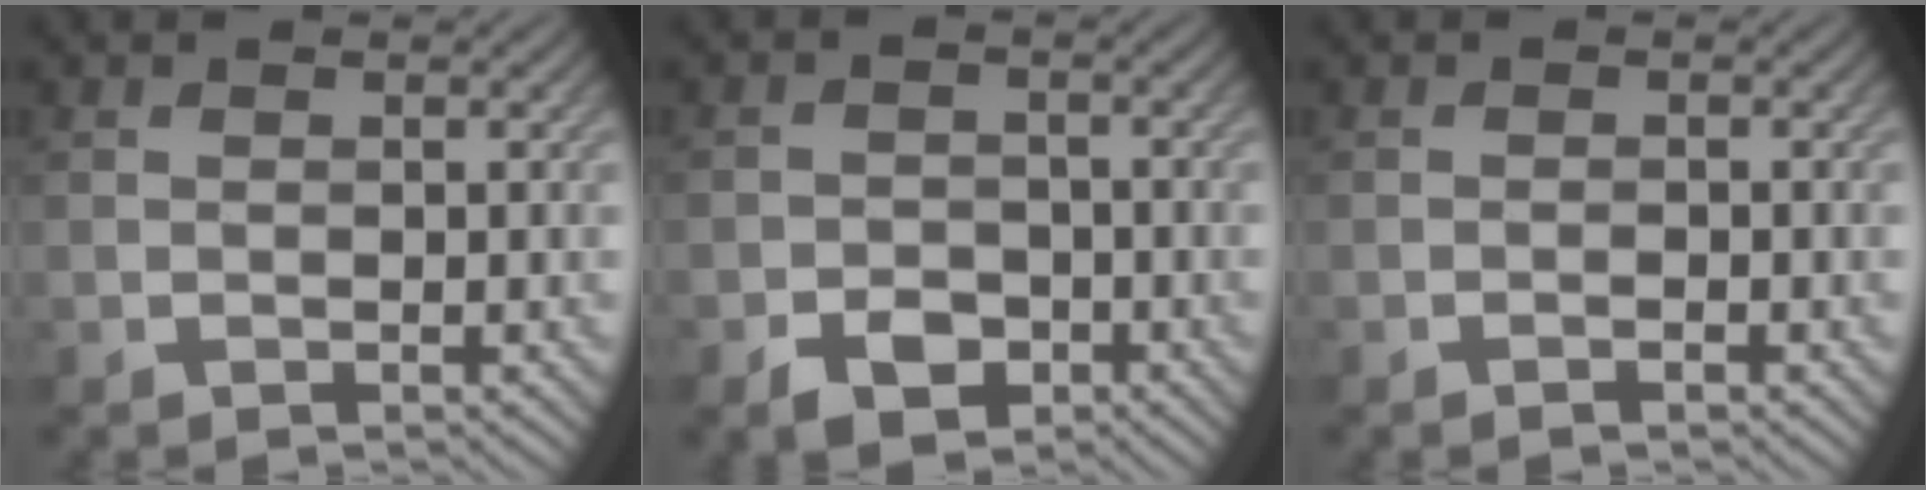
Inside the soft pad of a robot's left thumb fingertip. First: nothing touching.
{"total": 3.7, "force": [-2.0, 2.6, 1.7], "torque": [-0.027, -0.005, -0.043]}
{"total": 0.7, "force": [-0.5, 0.1, 0.5], "torque": [-0.007, 0.001, -0.009]}